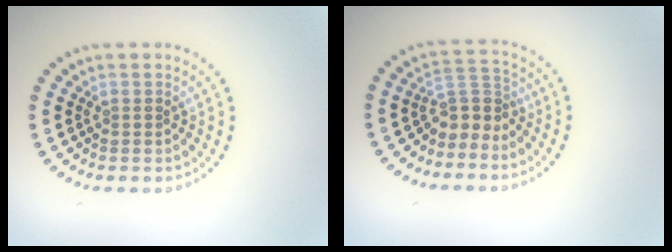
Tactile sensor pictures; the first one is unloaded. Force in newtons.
{"total": 2.8, "press": 1.9, "slide": 2.1}